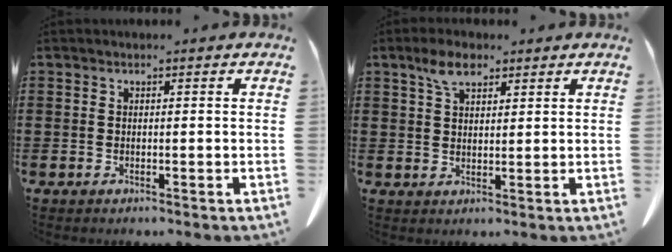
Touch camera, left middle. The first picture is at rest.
{"total": 4.5, "force": [2.9, 1.9, 2.8], "torque": [-0.063, 0.007, 0.052]}